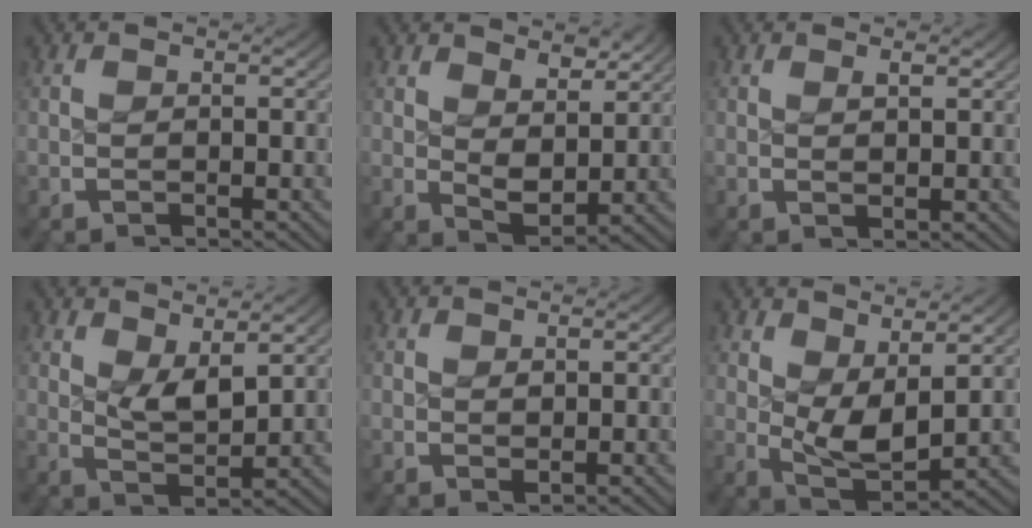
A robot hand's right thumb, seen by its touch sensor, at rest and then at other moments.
{"total": 4.1, "force": [1.9, 2.4, 2.7], "torque": [-0.045, -0.022, 0.041]}
{"total": 1.0, "force": [0.7, 0.2, 0.6], "torque": [-0.010, -0.004, 0.018]}
{"total": 3.9, "force": [2.0, 1.8, 2.8], "torque": [-0.052, -0.017, 0.042]}
{"total": 0.7, "force": [0.5, 0.4, 0.4], "torque": [-0.006, -0.006, 0.016]}
{"total": 5.6, "force": [1.2, 3.2, 4.5], "torque": [-0.090, -0.032, 0.034]}